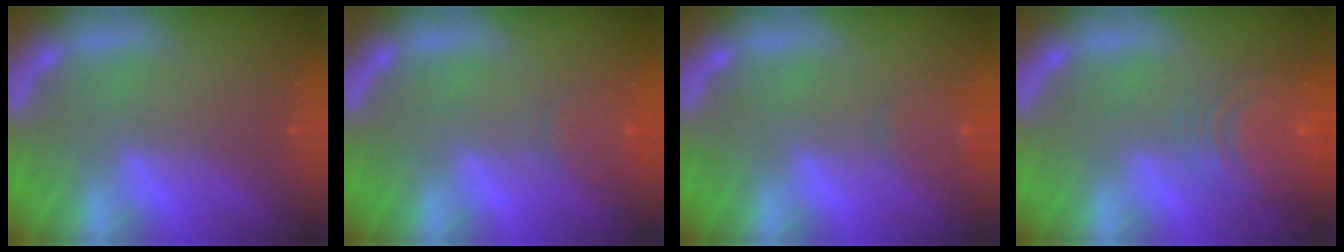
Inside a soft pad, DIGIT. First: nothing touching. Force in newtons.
{"total": 3.0}
{"total": 1.9}
{"total": 9.5}